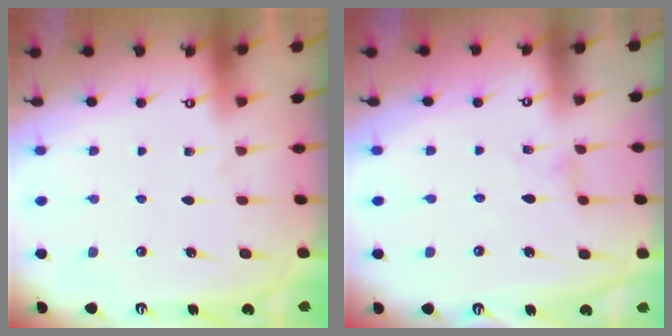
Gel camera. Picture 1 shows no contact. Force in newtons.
{"total": 0.0}